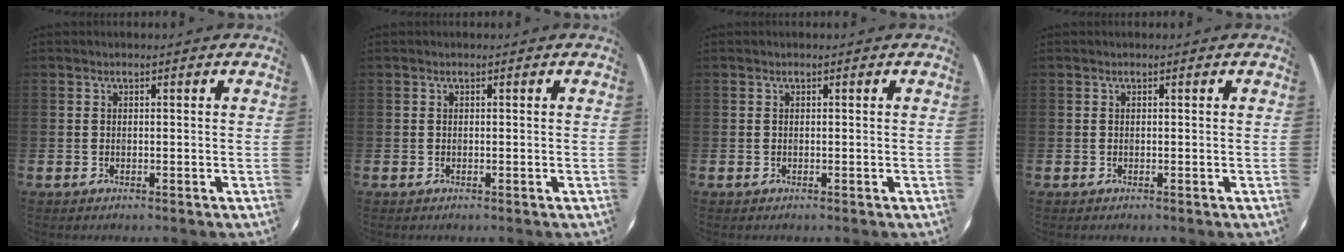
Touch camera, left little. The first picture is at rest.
{"total": 0.0}
{"total": 0.0}
{"total": 0.0}